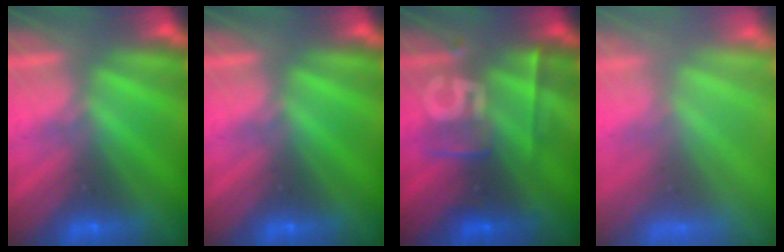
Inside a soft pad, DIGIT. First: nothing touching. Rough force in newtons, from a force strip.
{"total": 0.0}
{"total": 2.4}
{"total": 8.0}